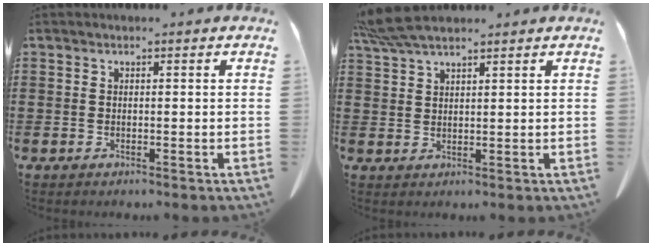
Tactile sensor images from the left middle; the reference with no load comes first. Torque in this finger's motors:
{"motor_torque": [0.83, 0.46, 0.16, 0.15]}